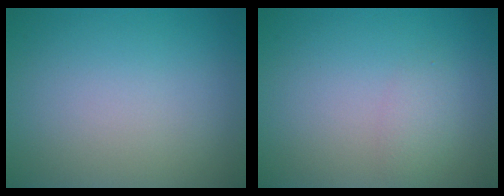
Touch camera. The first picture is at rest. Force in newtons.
{"total": 1.4, "press": 1.4, "slide": 0.0}